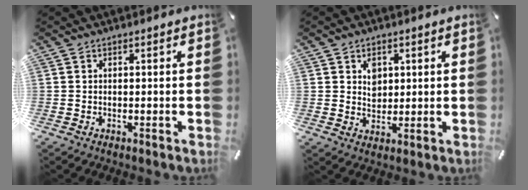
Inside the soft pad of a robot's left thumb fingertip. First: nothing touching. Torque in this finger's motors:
{"motor_torque": [-0.01, -0.40, -0.01, -0.05, 0.09]}